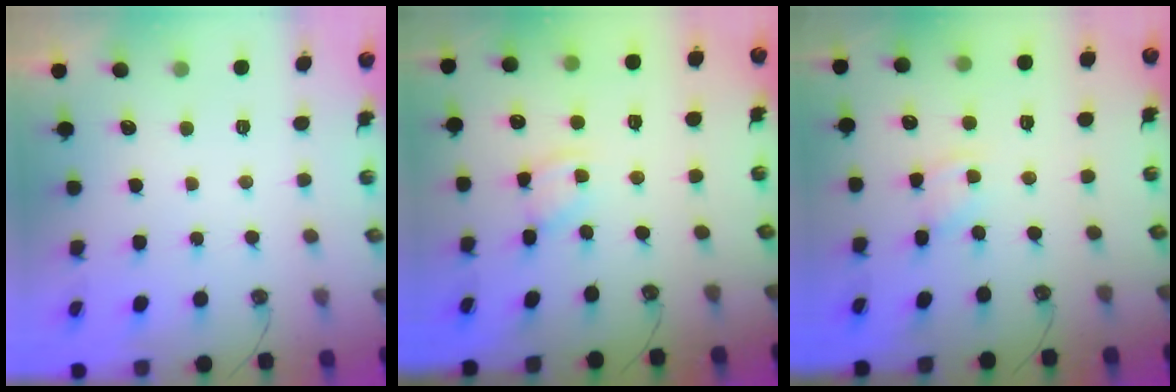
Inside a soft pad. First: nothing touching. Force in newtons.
{"total": 1.9, "press": 1.9, "slide": 0.3}
{"total": 2.3, "press": 2.3, "slide": 0.4}